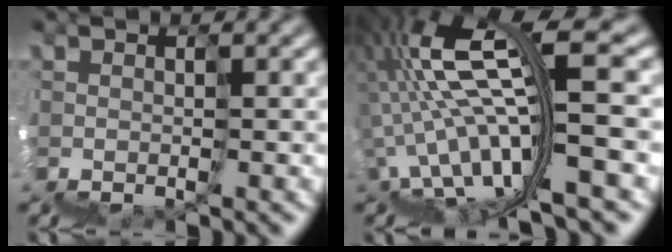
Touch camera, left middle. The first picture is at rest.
{"total": 8.0, "force": [-0.3, 1.0, 7.9], "torque": [-0.162, 0.040, -0.007]}